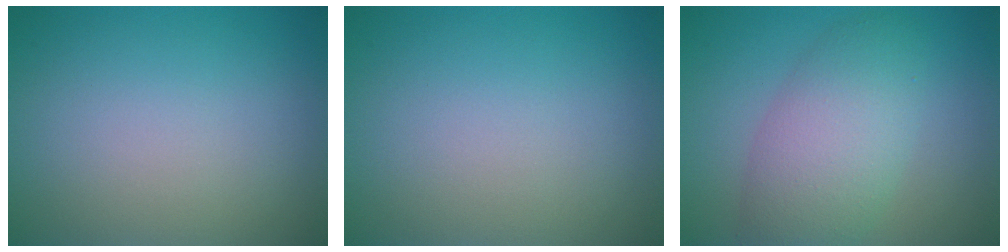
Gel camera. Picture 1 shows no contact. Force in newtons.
{"total": 0.0}
{"total": 6.1, "press": 6.1, "slide": 0.1}